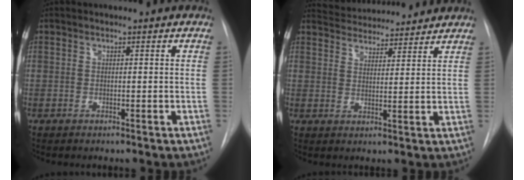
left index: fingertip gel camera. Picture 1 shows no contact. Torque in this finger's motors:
{"motor_torque": [0.18, -0.52, 0.02, 0.01]}